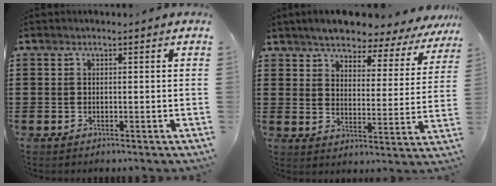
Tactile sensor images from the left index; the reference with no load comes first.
{"total": 4.9, "force": [4.7, 0.9, 1.1], "torque": [-0.047, -0.029, 0.077]}